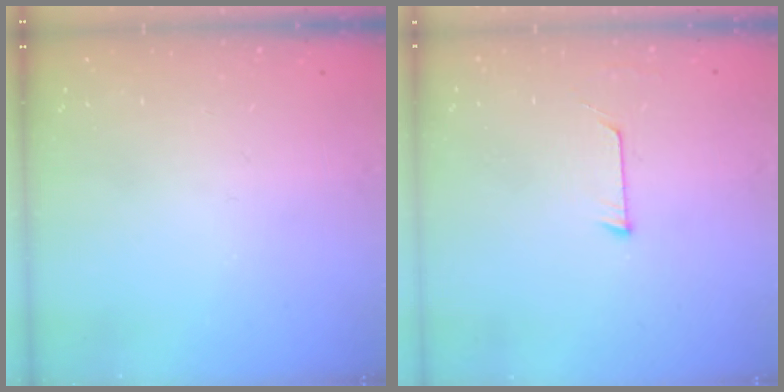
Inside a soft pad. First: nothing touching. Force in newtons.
{"total": 3.9, "press": 3.9, "slide": 0.4}